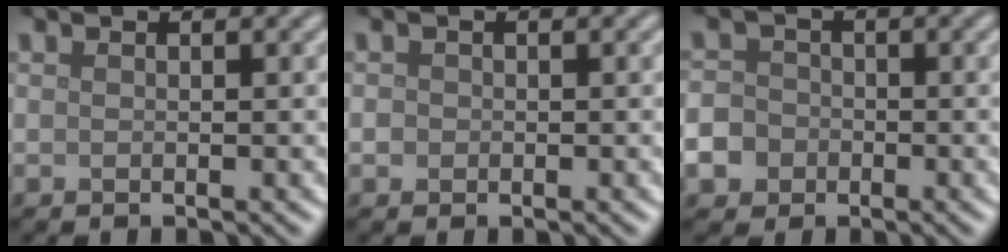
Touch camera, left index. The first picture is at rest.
{"total": 0.8, "force": [-0.1, 0.7, 0.2], "torque": [0.002, -0.003, -0.005]}
{"total": 6.8, "force": [-3.2, 5.7, 1.9], "torque": [-0.047, -0.018, -0.078]}